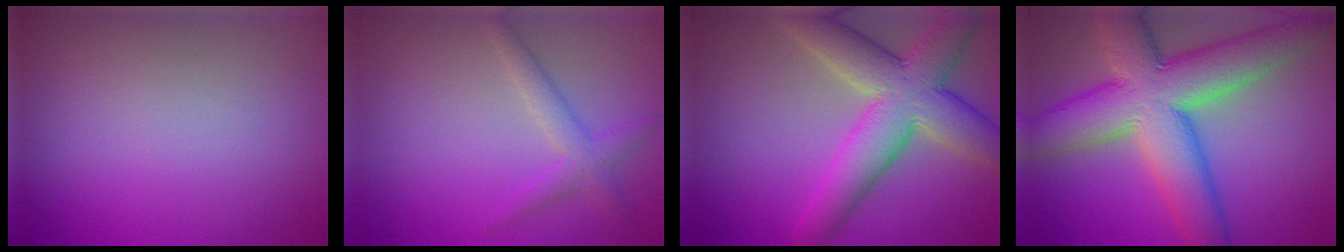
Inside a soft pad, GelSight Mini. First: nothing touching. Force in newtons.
{"total": 2.3, "press": 2.3, "slide": 0.2}
{"total": 9.0, "press": 8.9, "slide": 0.5}
{"total": 12.8, "press": 12.8, "slide": 0.7}